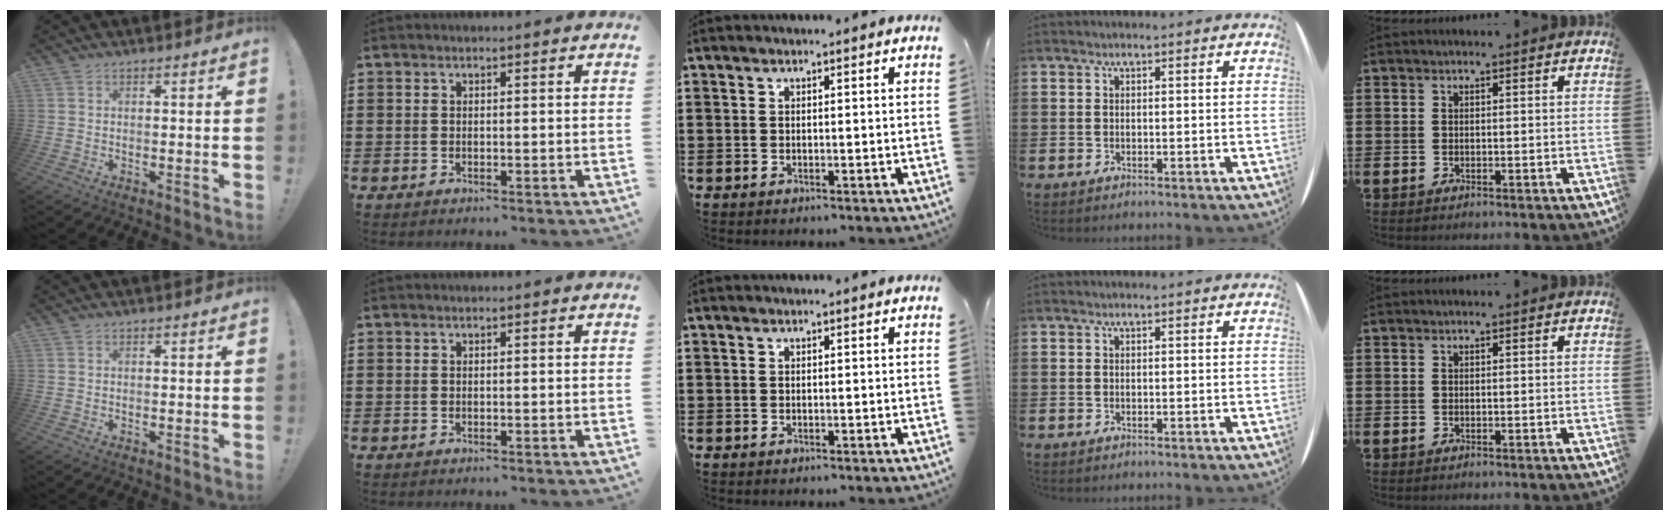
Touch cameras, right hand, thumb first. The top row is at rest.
{}